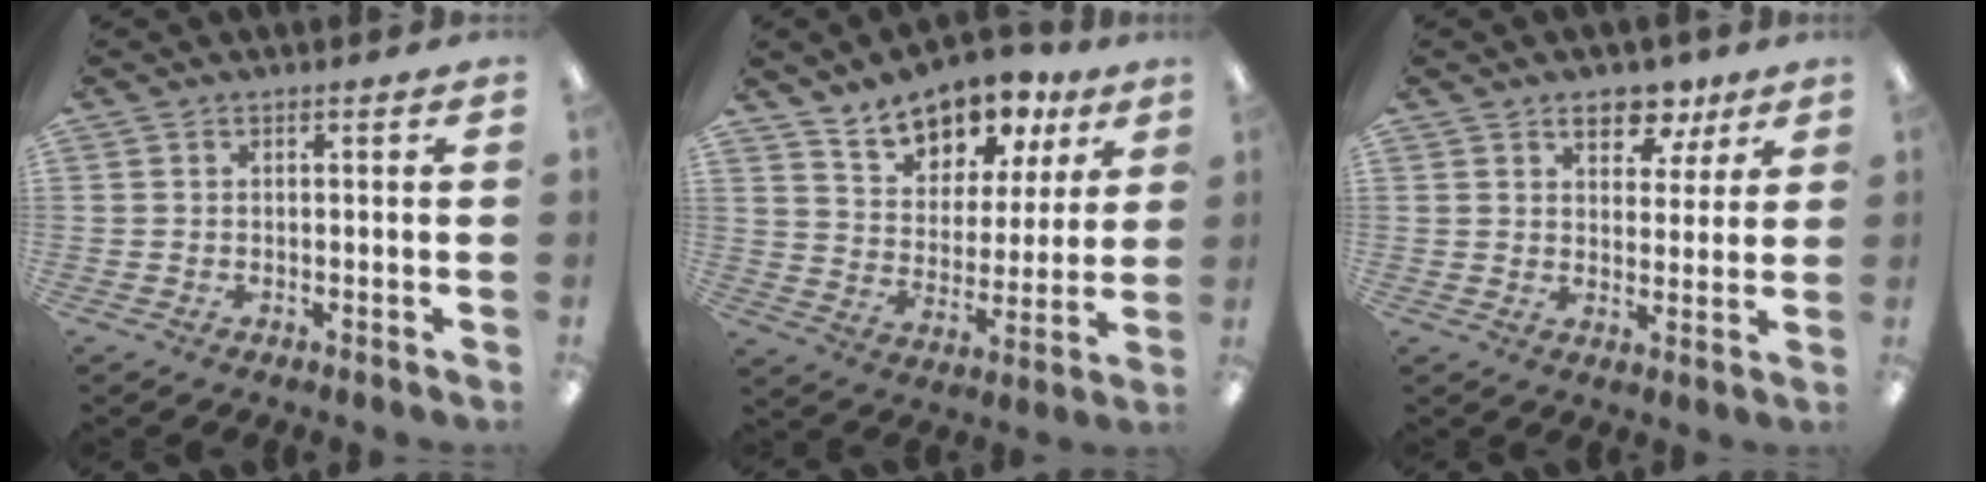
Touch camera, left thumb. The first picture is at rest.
{"total": 13.0, "force": [10.6, 6.4, 4.0], "torque": [-0.065, -0.075, 0.193]}
{"total": 8.5, "force": [5.6, 4.8, 4.3], "torque": [-0.045, -0.026, 0.093]}